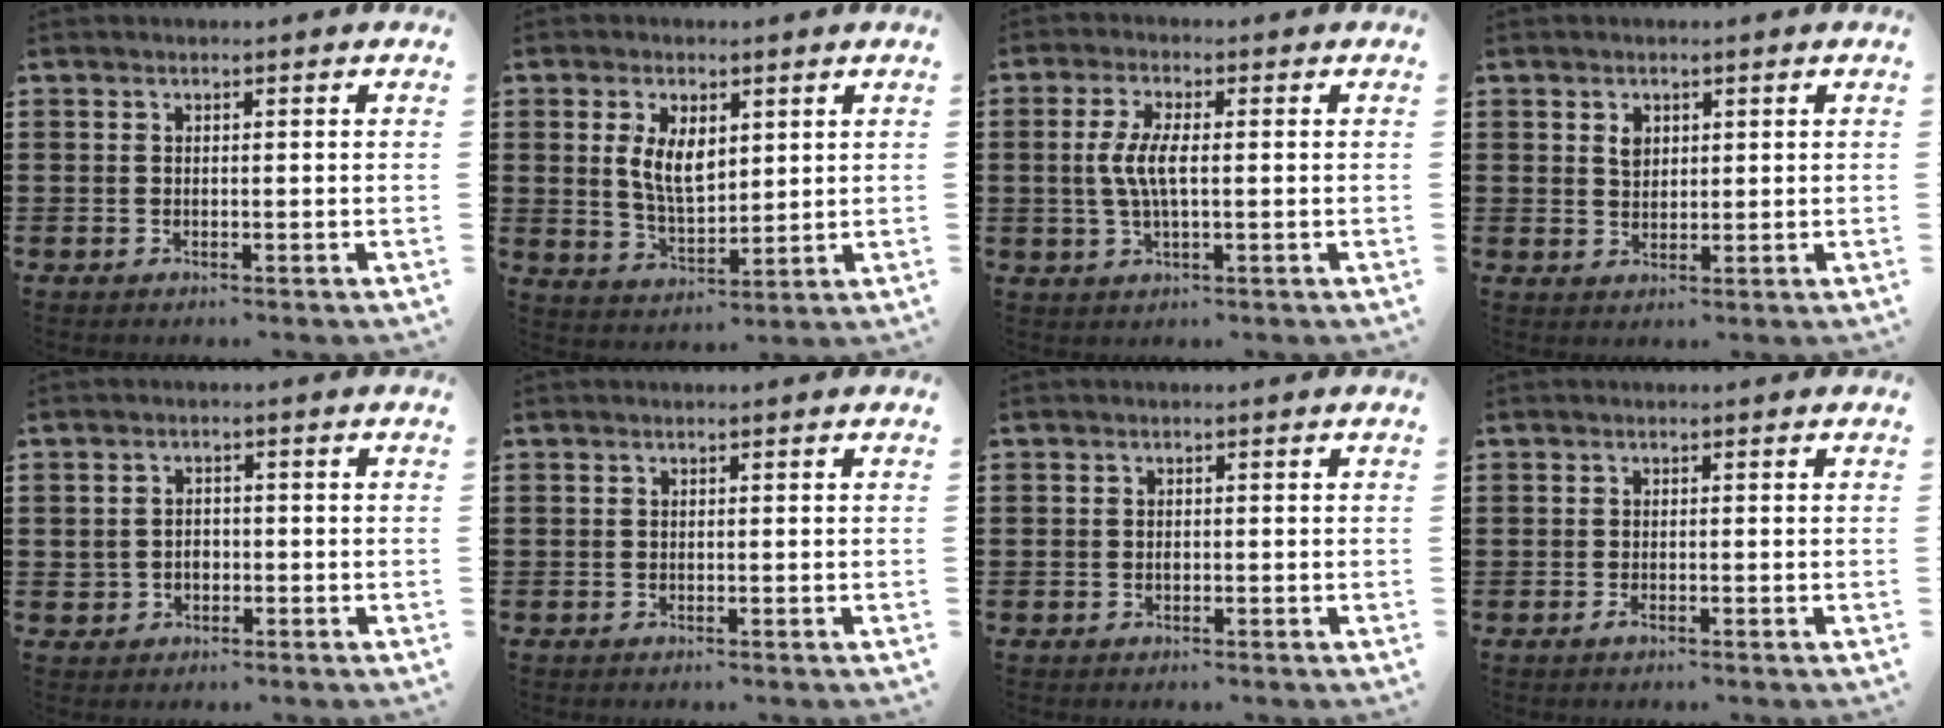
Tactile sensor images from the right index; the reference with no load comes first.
{"total": 6.4, "force": [1.6, 3.4, 5.2], "torque": [-0.103, 0.005, 0.027]}
{"total": 5.2, "force": [-0.1, 1.5, 5.0], "torque": [-0.113, -0.007, -0.010]}
{"total": 2.2, "force": [1.0, 1.6, 1.2], "torque": [-0.028, 0.005, 0.019]}
{"total": 2.1, "force": [-0.6, 2.0, 0.7], "torque": [-0.019, 0.005, -0.015]}
{"total": 0.0}
{"total": 0.8, "force": [-0.2, 0.6, 0.5], "torque": [-0.012, 0.001, -0.003]}
{"total": 0.6, "force": [-0.3, 0.2, 0.4], "torque": [-0.010, -0.007, -0.003]}